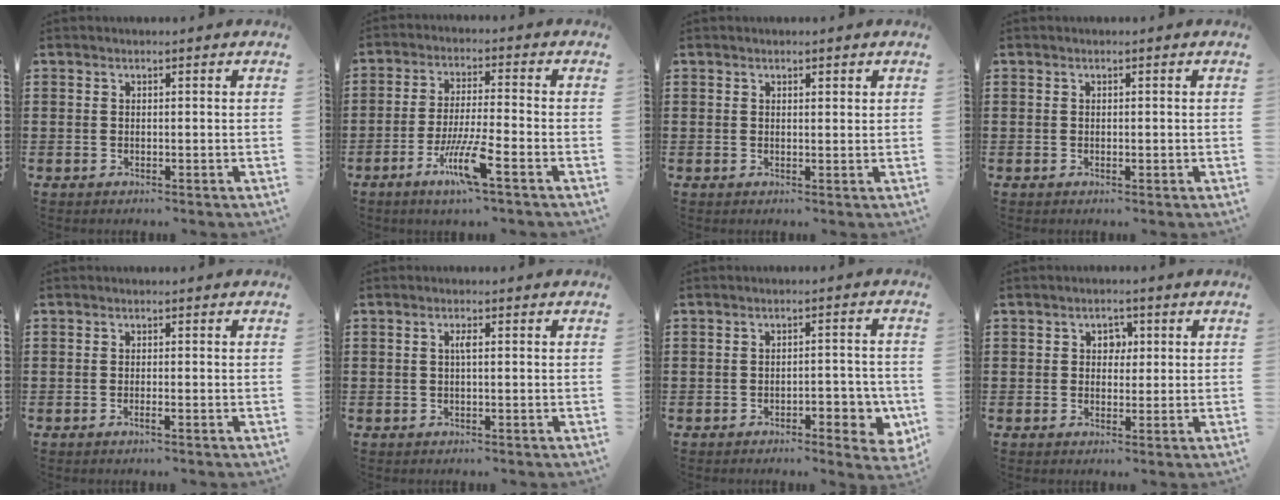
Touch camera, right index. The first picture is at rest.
{"total": 8.4, "force": [-4.4, 0.9, 7.0], "torque": [-0.144, -0.009, -0.083]}
{"total": 0.8, "force": [0.6, 0.4, 0.4], "torque": [-0.001, 0.000, 0.009]}
{"total": 0.0}
{"total": 0.9, "force": [-0.5, 0.0, 0.7], "torque": [-0.013, -0.003, -0.010]}
{"total": 1.5, "force": [0.1, 0.2, 1.5], "torque": [-0.029, 0.001, 0.001]}
{"total": 4.6, "force": [-2.1, 1.9, 3.6], "torque": [-0.049, 0.004, -0.037]}
{"total": 2.5, "force": [0.4, 2.1, 1.4], "torque": [-0.033, 0.011, 0.005]}